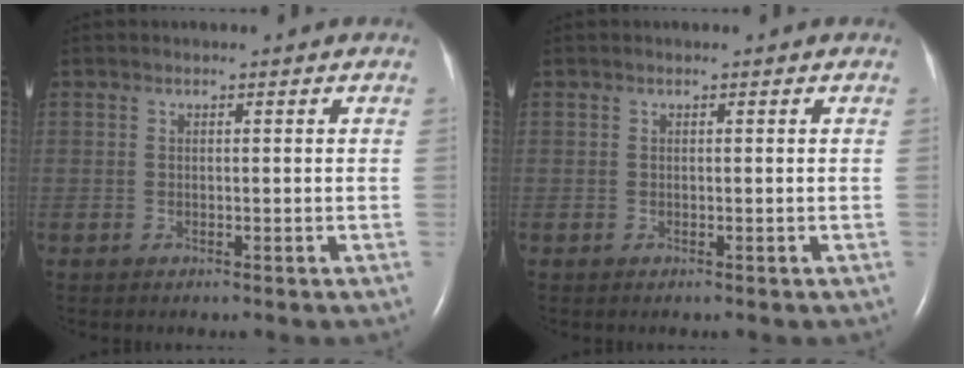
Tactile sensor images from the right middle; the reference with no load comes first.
{"total": 0.0}